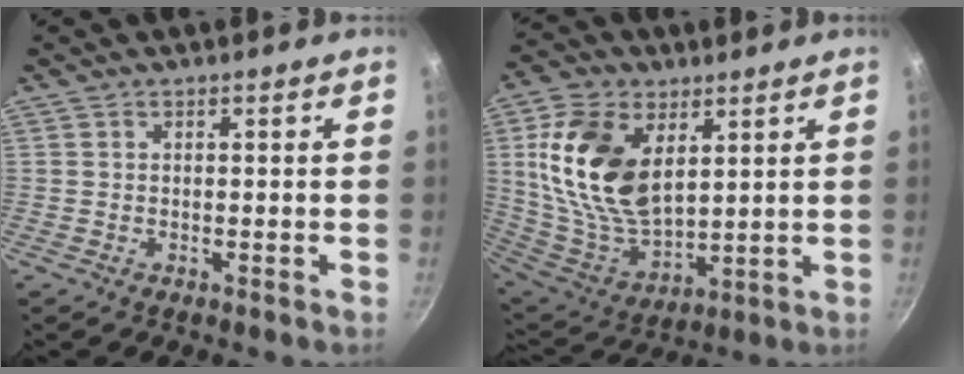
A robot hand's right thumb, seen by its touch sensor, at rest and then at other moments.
{"total": 19.4, "force": [5.7, 11.6, 14.4], "torque": [-0.261, -0.029, 0.121]}